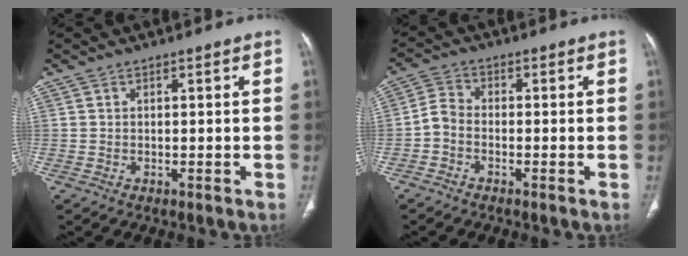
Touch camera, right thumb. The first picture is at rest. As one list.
[{"total": 3.5, "force": [-1.4, 2.2, 2.2], "torque": [-0.042, 0.017, -0.041]}]